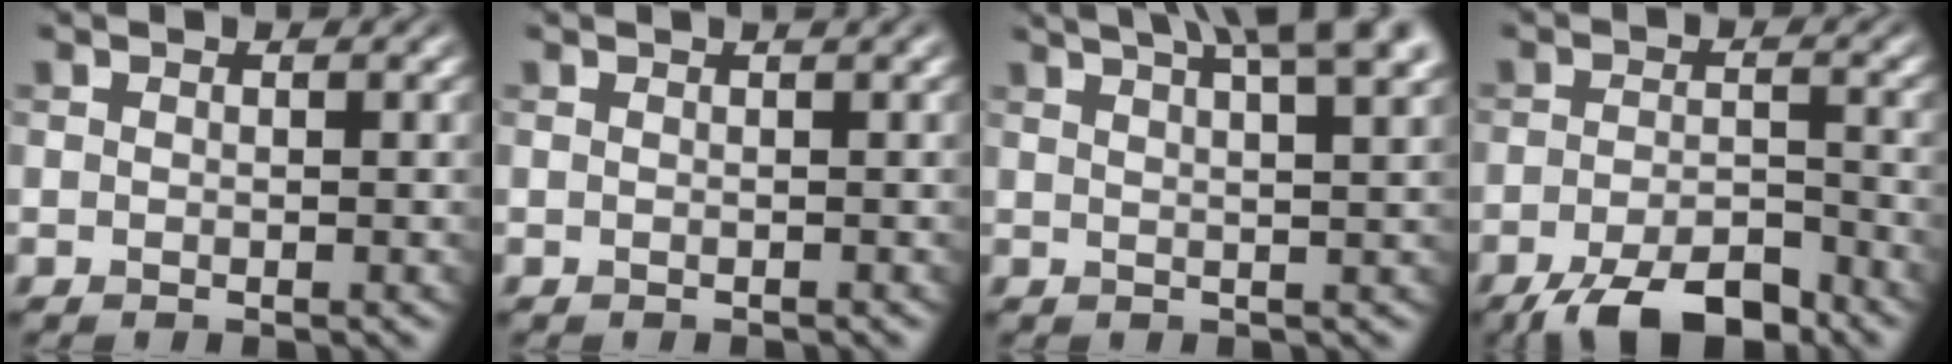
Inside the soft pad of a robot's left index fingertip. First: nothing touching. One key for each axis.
{"total": 1.6, "fx": 0.5, "fy": 0.5, "fz": 1.4, "tx": -0.013, "ty": 0.005, "tz": -0.003}
{"total": 10.5, "fx": 6.5, "fy": 3.4, "fz": 7.5, "tx": -0.064, "ty": 0.050, "tz": 0.055}
{"total": 6.5, "fx": -4.8, "fy": 1.9, "fz": 3.9, "tx": -0.062, "ty": -0.003, "tz": -0.084}